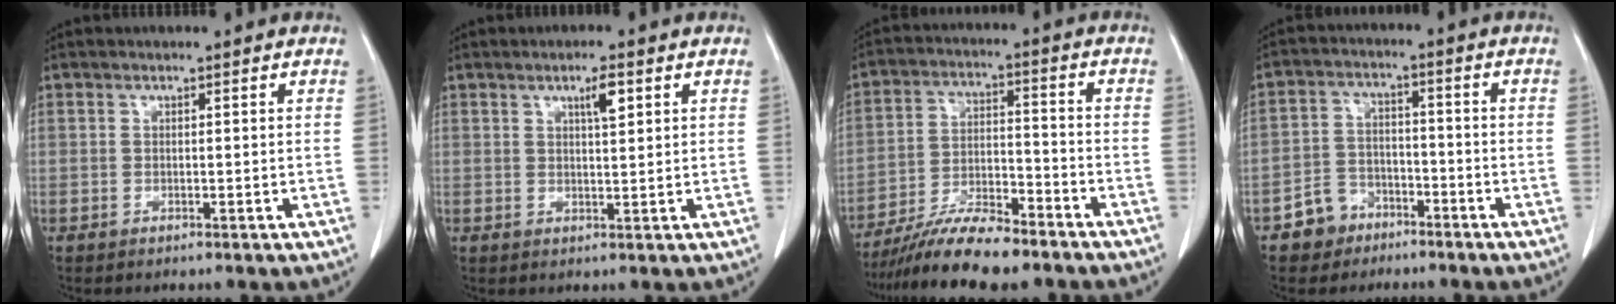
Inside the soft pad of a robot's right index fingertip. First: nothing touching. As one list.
[{"total": 3.0, "force": [1.5, 0.5, 2.6], "torque": [-0.044, -0.001, 0.024]}, {"total": 11.1, "force": [-9.5, 1.6, 5.5], "torque": [-0.094, -0.006, -0.169]}, {"total": 5.9, "force": [-3.9, 4.3, 0.6], "torque": [-0.004, 0.014, -0.067]}]